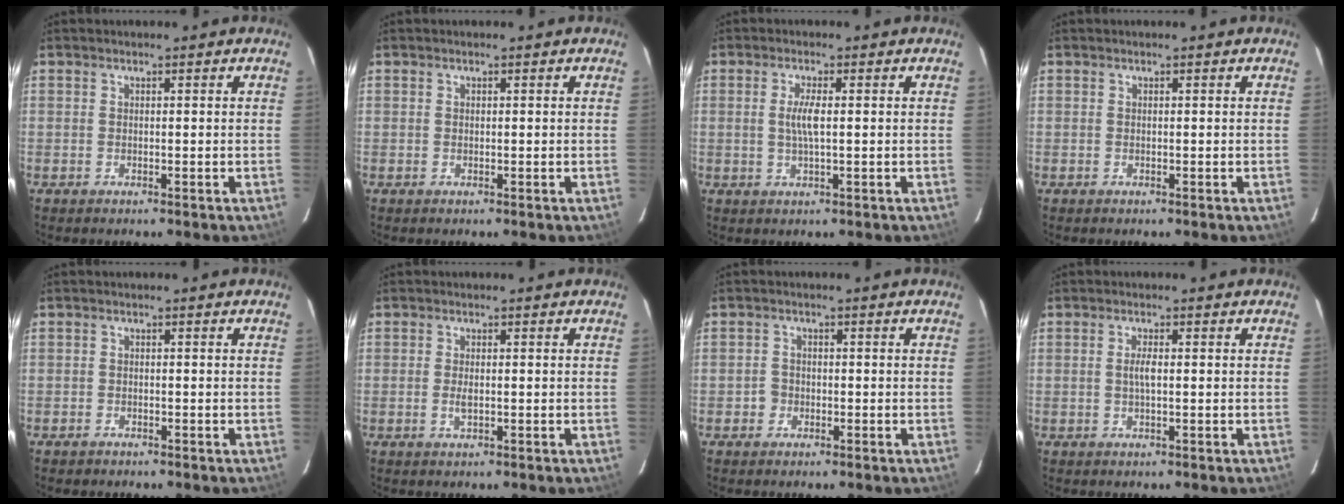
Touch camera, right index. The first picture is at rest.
{"total": 0.0}
{"total": 3.3, "force": [0.2, 0.4, 3.3], "torque": [-0.066, -0.002, 0.003]}
{"total": 0.0}
{"total": 1.1, "force": [-0.9, 0.7, 0.0], "torque": [-0.007, 0.003, -0.014]}
{"total": 2.0, "force": [-0.5, 1.0, 1.7], "torque": [-0.033, -0.002, -0.007]}
{"total": 0.6, "force": [-0.3, 0.5, 0.0], "torque": [0.000, 0.000, -0.006]}
{"total": 1.9, "force": [0.0, 0.3, 1.9], "torque": [-0.037, 0.000, -0.003]}